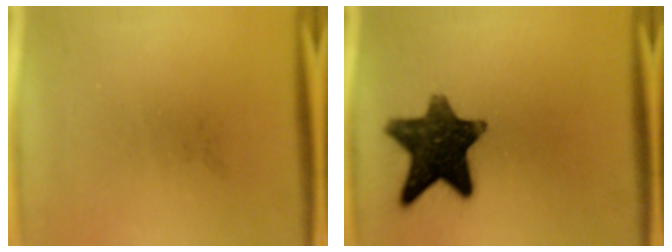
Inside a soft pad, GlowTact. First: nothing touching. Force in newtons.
{"total": 12.6}